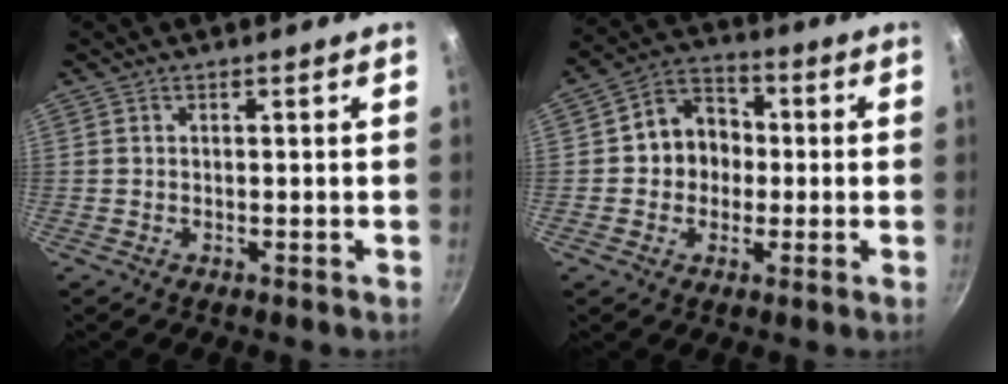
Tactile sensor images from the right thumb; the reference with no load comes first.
{"total": 9.5, "force": [-0.2, 8.3, 4.6], "torque": [-0.027, 0.023, -0.018]}